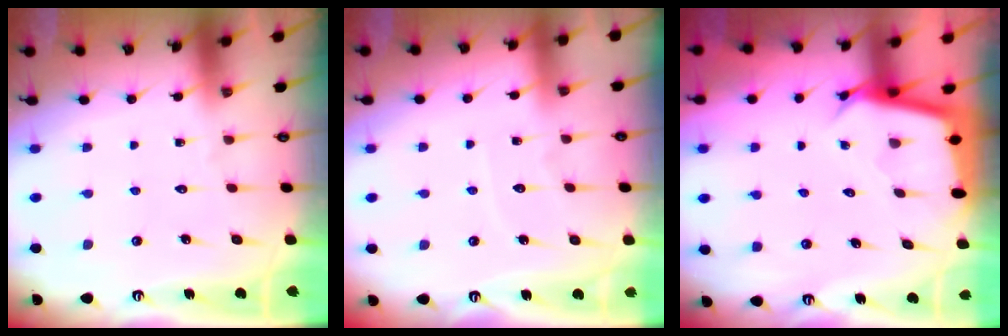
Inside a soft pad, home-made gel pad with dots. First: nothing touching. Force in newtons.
{"total": 3.1, "press": 3.1, "slide": 0.2}
{"total": 2.8, "press": 2.8, "slide": 0.0}